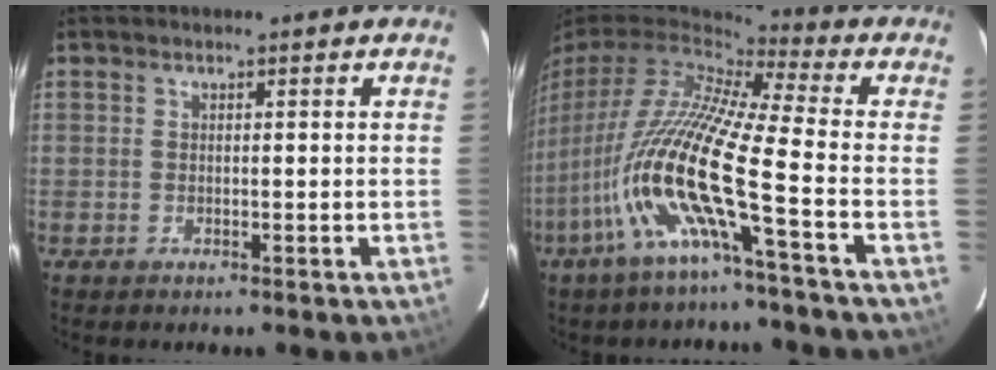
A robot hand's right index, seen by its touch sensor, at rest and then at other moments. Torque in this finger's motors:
{"motor_torque": [1.70, -0.44, 1.05, 0.21]}